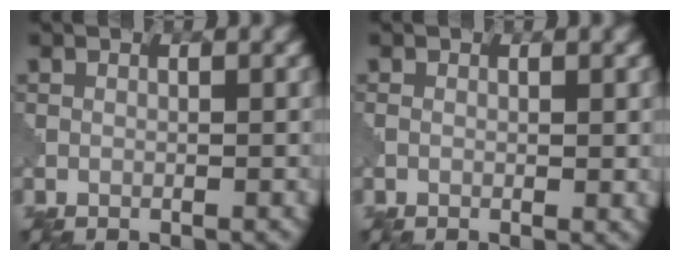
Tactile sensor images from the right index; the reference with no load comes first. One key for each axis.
{"total": 1.1, "fx": 0.1, "fy": 0.4, "fz": 1.1, "tx": -0.016, "ty": 0.001, "tz": 0.005}